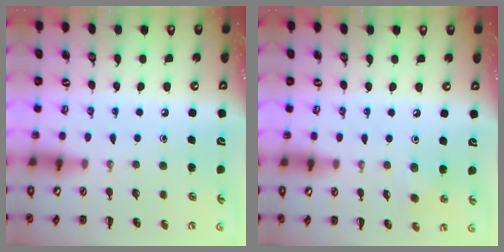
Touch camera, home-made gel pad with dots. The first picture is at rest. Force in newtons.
{"total": 2.5, "press": 2.4, "slide": 0.8}